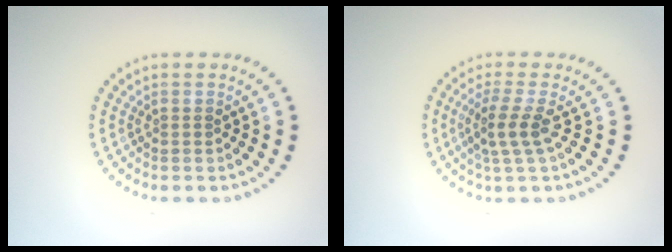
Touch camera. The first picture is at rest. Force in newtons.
{"total": 2.5, "press": 2.0, "slide": 1.5}